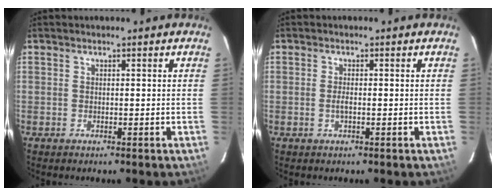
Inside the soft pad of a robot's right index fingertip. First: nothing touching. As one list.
[{"total": 1.1, "force": [-0.3, 0.2, 1.0], "torque": [-0.022, 0.000, -0.007]}]